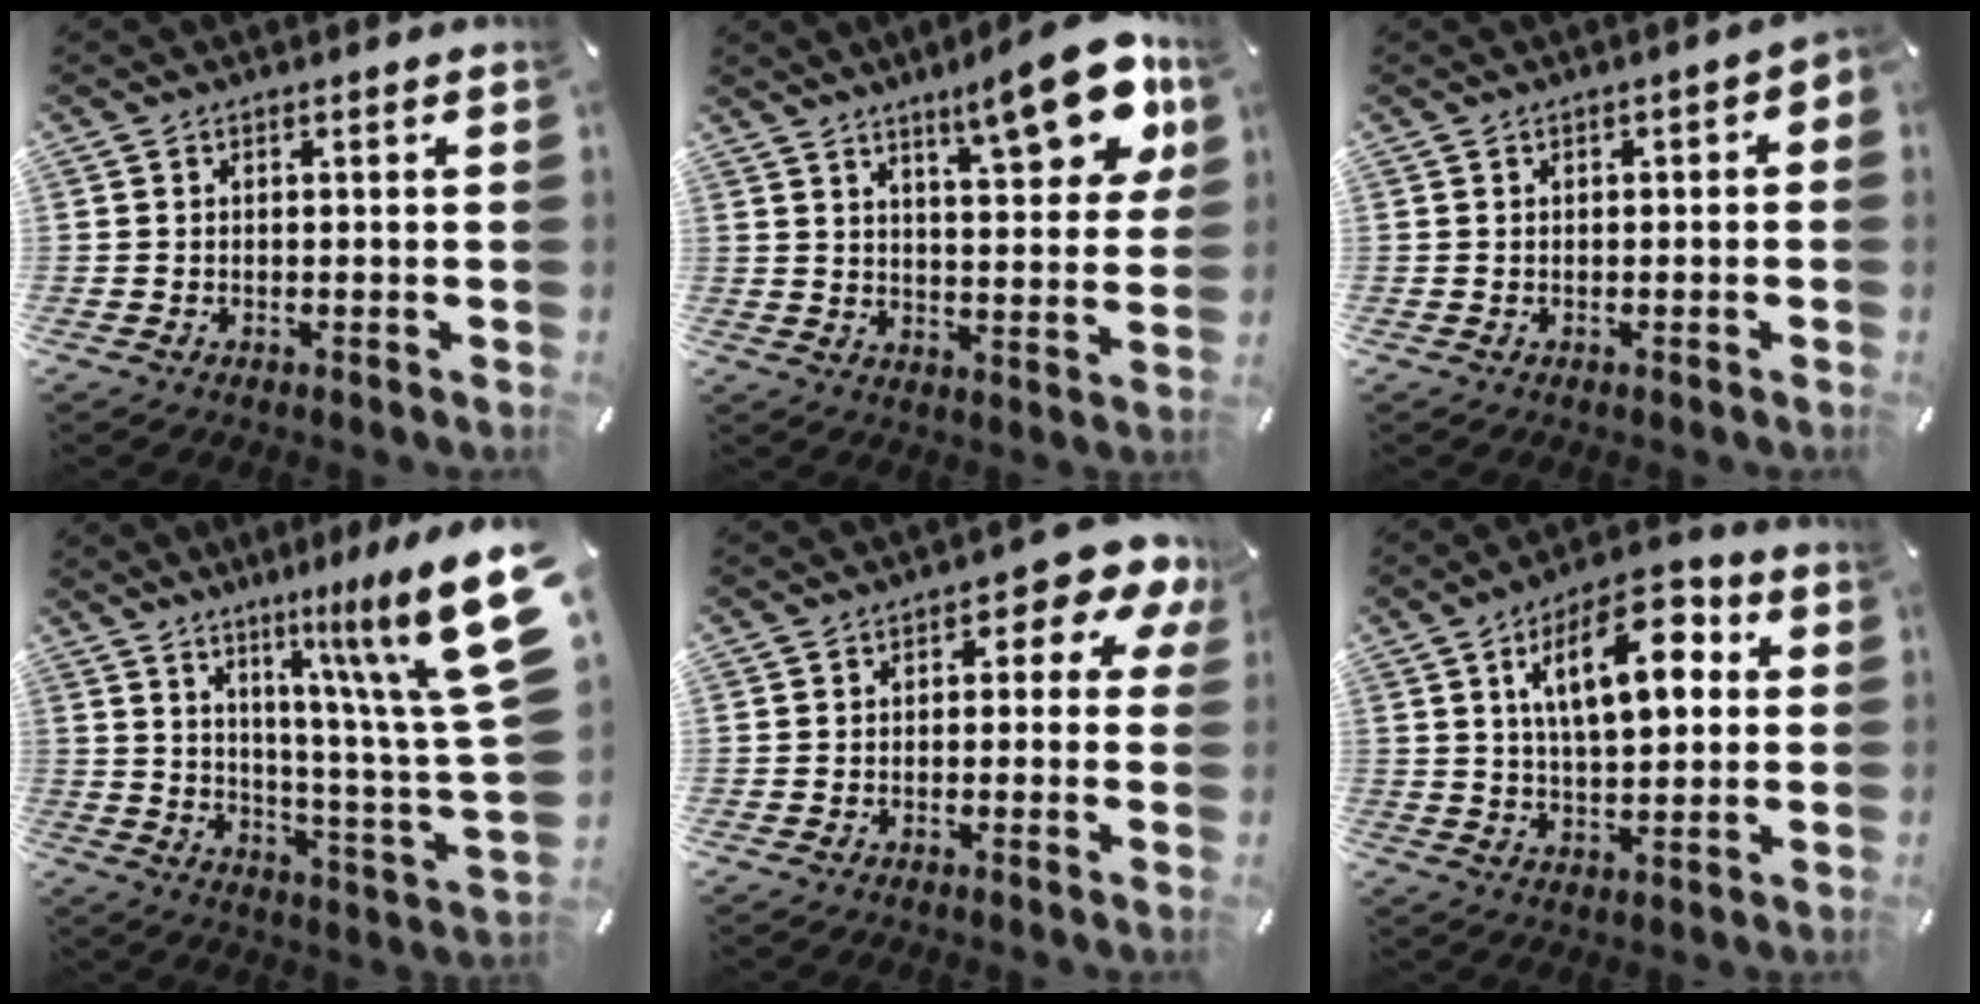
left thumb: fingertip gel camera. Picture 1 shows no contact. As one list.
[{"total": 16.8, "force": [10.1, 5.2, 12.3], "torque": [-0.167, -0.058, 0.156]}, {"total": 1.4, "force": [-0.4, 0.8, 1.1], "torque": [-0.019, 0.004, -0.007]}, {"total": 18.2, "force": [10.3, 1.9, 14.9], "torque": [-0.219, -0.087, 0.155]}, {"total": 6.9, "force": [2.1, 3.5, 5.5], "torque": [-0.069, -0.010, 0.029]}, {"total": 15.8, "force": [5.7, 7.8, 12.5], "torque": [-0.189, -0.005, 0.094]}]